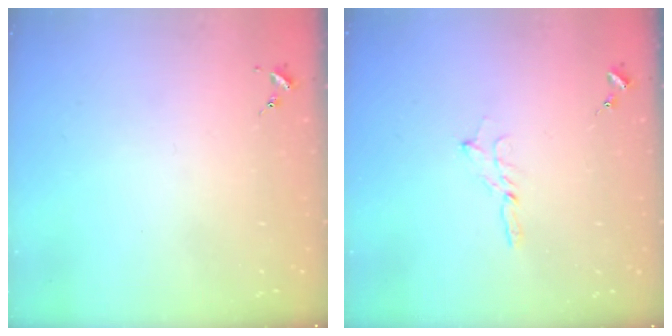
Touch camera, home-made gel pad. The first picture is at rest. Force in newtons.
{"total": 2.3, "press": 2.3, "slide": 0.2}